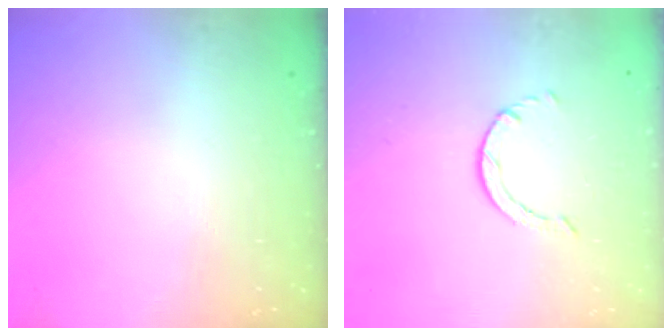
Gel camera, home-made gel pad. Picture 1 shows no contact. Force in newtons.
{"total": 0.6, "press": 0.6, "slide": 0.1}